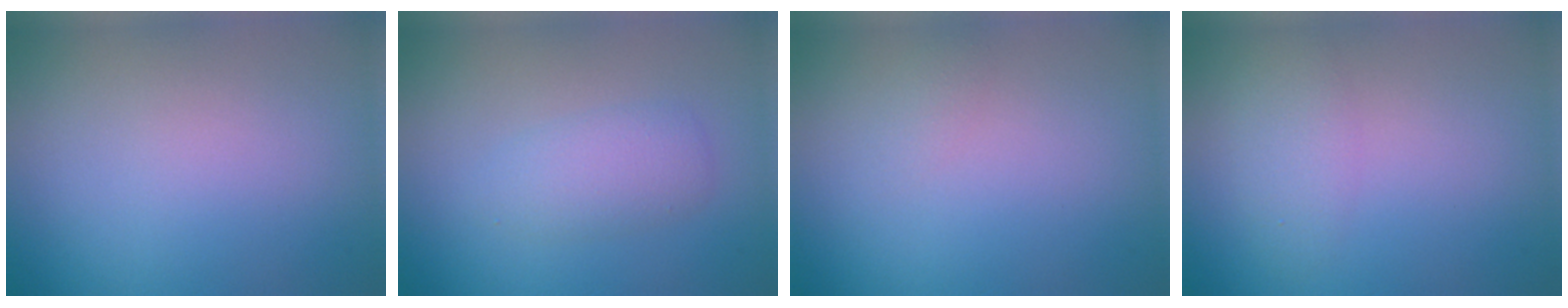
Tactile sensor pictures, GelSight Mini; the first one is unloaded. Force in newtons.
{"total": 2.3, "press": 2.3, "slide": 0.1}
{"total": 0.6, "press": 0.6, "slide": 0.0}
{"total": 2.1, "press": 2.1, "slide": 0.1}